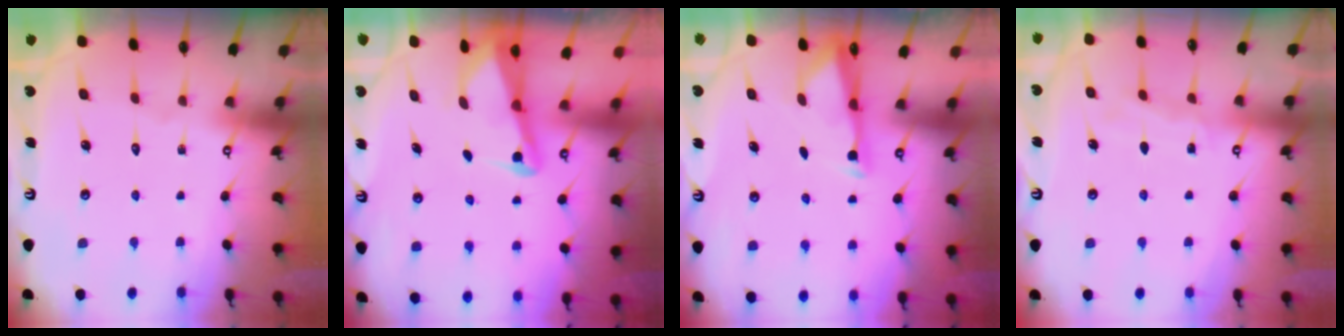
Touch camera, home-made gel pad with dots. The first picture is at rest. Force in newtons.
{"total": 2.5, "press": 2.5, "slide": 0.6}
{"total": 3.0, "press": 2.9, "slide": 0.5}
{"total": 5.2, "press": 5.2, "slide": 0.7}